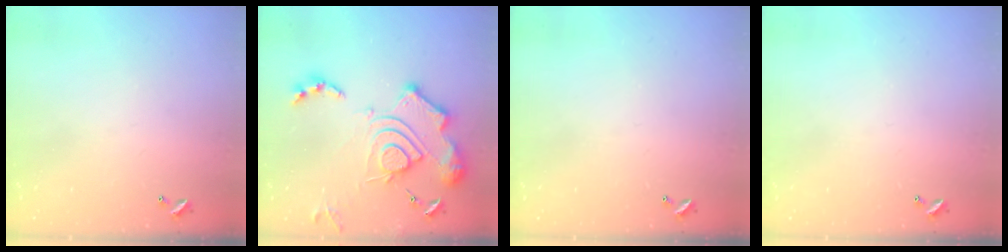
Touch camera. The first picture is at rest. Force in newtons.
{"total": 18.3, "press": 18.2, "slide": 1.7}
{"total": 0.0}
{"total": 0.0}